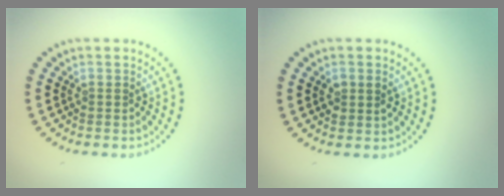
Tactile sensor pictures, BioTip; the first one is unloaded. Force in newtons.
{"total": 1.4, "press": 1.3, "slide": 0.3}